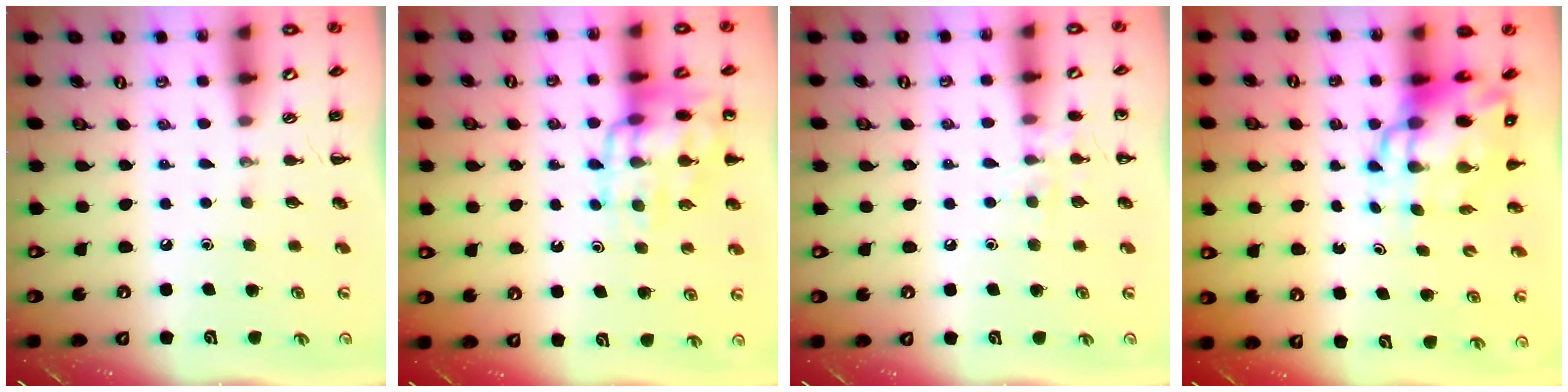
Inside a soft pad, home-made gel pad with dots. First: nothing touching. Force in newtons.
{"total": 14.7, "press": 14.5, "slide": 2.3}
{"total": 6.9, "press": 6.8, "slide": 1.5}
{"total": 10.8, "press": 10.4, "slide": 2.8}